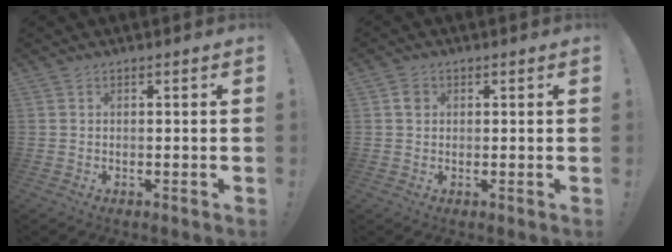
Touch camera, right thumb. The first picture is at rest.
{"total": 1.9, "force": [0.6, 1.7, 0.8], "torque": [-0.001, -0.004, 0.008]}